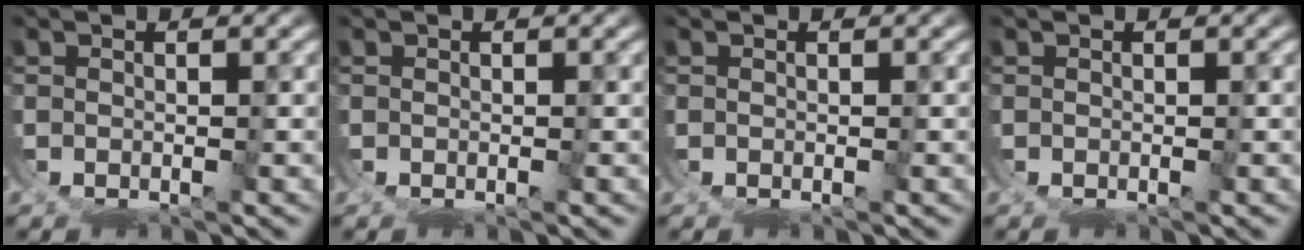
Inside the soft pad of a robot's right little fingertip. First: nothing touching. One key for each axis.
{"total": 0.0}
{"total": 0.0}
{"total": 0.0}